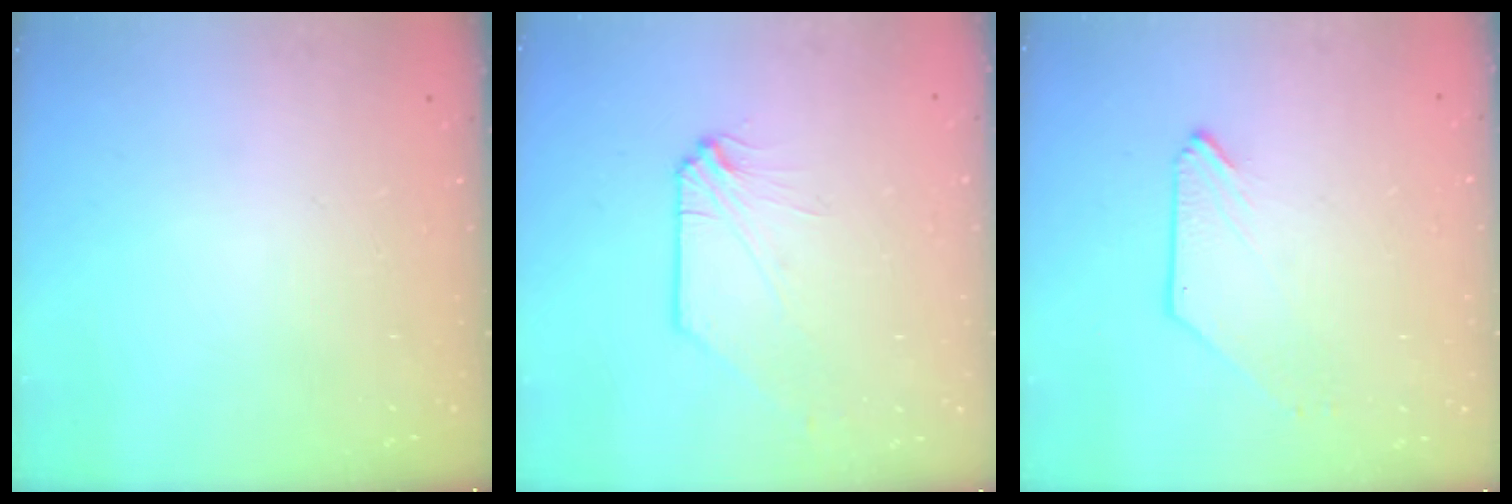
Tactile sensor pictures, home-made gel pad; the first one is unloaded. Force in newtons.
{"total": 0.7, "press": 0.7, "slide": 0.0}
{"total": 0.0}